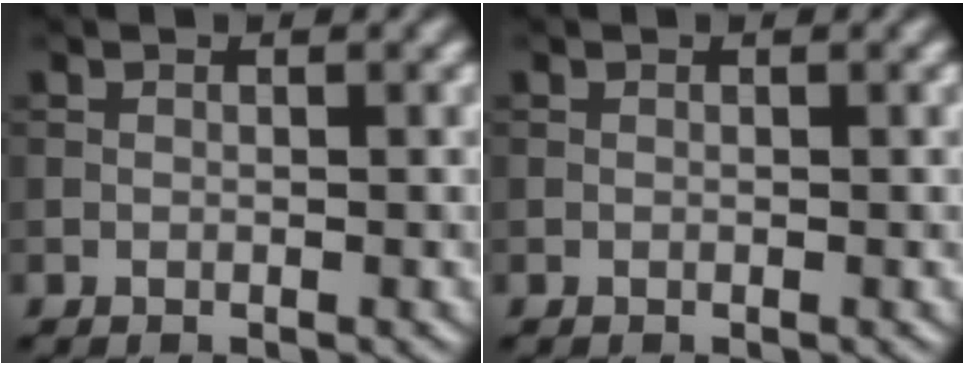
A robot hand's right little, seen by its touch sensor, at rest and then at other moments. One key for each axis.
{"total": 0.0}